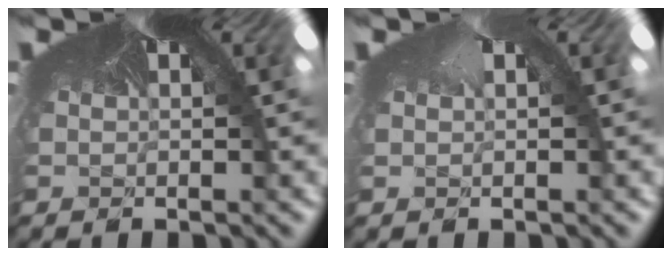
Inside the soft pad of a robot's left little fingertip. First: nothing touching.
{"total": 0.6, "force": [0.1, 0.3, 0.5], "torque": [-0.010, 0.007, 0.000]}